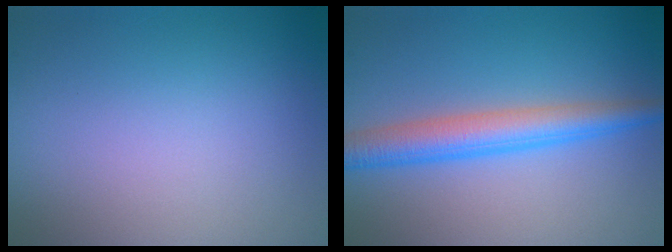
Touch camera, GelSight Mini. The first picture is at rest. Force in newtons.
{"total": 4.4, "press": 4.4, "slide": 0.1}